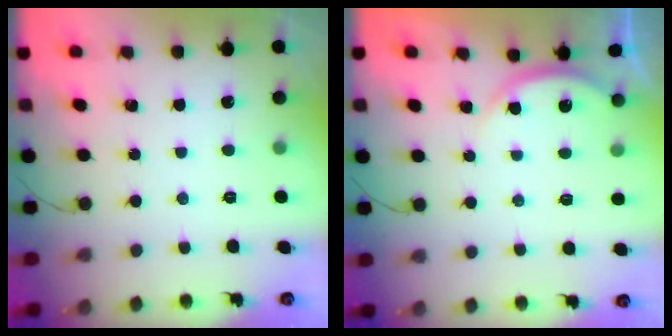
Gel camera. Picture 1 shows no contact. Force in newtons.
{"total": 4.2, "press": 4.1, "slide": 0.5}